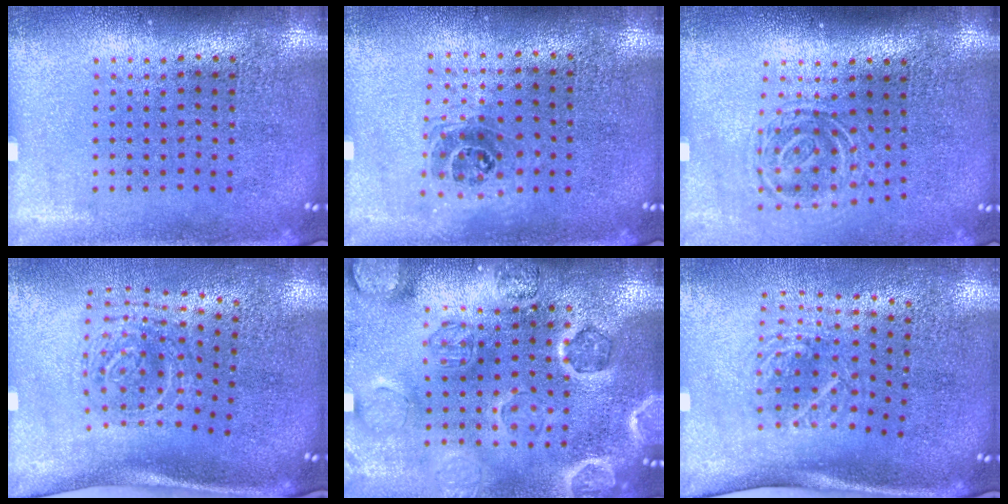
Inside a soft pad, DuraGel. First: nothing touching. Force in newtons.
{"total": 1.0, "press": 0.9, "slide": 0.5}
{"total": 1.7, "press": 1.2, "slide": 1.1}
{"total": 1.9, "press": 1.3, "slide": 1.4}
{"total": 2.1, "press": 2.1, "slide": 0.1}
{"total": 1.9, "press": 1.3, "slide": 1.4}